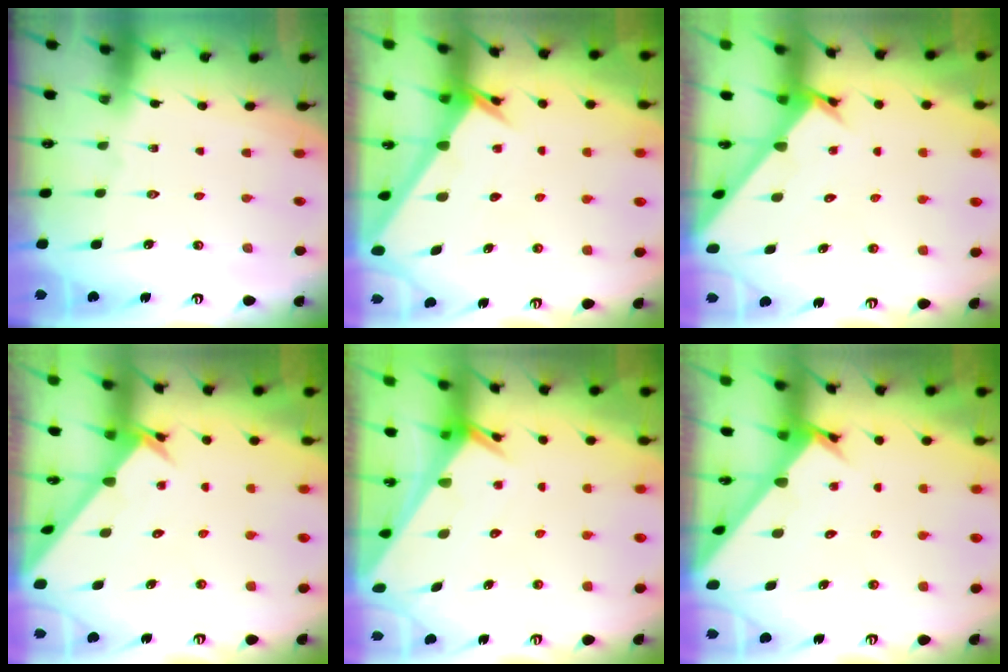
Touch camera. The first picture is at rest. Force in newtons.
{"total": 2.0, "press": 2.0, "slide": 0.2}
{"total": 2.7, "press": 2.7, "slide": 0.3}
{"total": 2.4, "press": 2.4, "slide": 0.2}
{"total": 2.7, "press": 2.7, "slide": 0.1}
{"total": 2.8, "press": 2.8, "slide": 0.3}